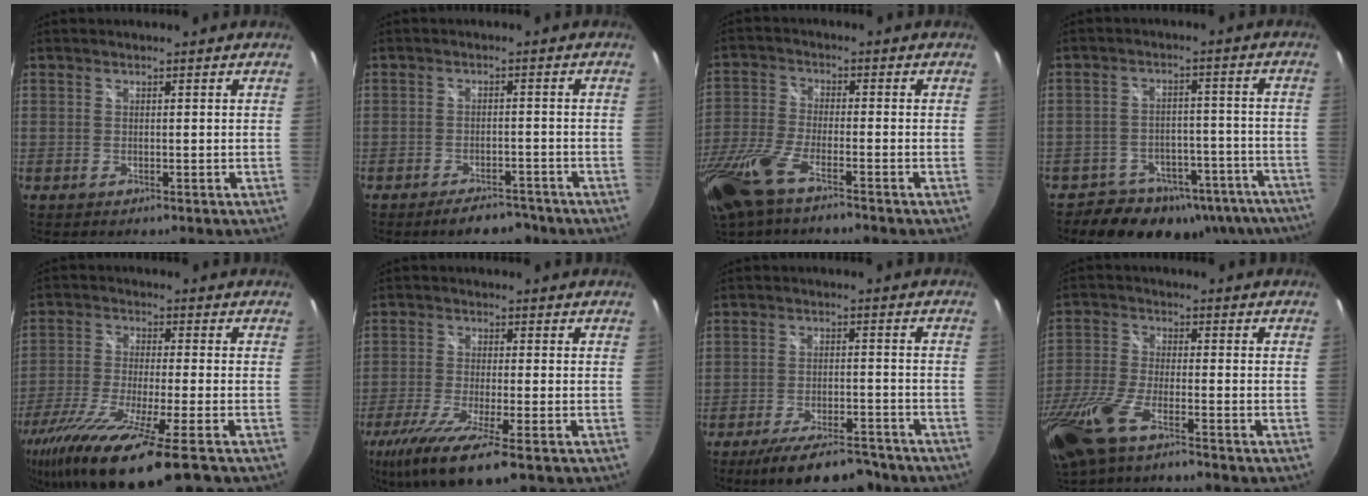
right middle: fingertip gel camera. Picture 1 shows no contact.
{"total": 5.9, "force": [-4.8, 2.3, 2.4], "torque": [-0.049, 0.005, -0.064]}
{"total": 13.4, "force": [-9.1, 3.4, 9.1], "torque": [-0.216, -0.039, -0.183]}
{"total": 18.1, "force": [-13.4, 10.5, 6.2], "torque": [-0.111, 0.030, -0.152]}
{"total": 18.1, "force": [-12.5, 1.3, 13.0], "torque": [-0.266, -0.062, -0.222]}
{"total": 11.9, "force": [-7.5, 1.1, 9.2], "torque": [-0.201, -0.052, -0.135]}
{"total": 12.1, "force": [-10.1, 3.2, 5.8], "torque": [-0.119, -0.011, -0.152]}
{"total": 14.1, "force": [-9.8, 3.4, 9.5], "torque": [-0.225, -0.041, -0.193]}